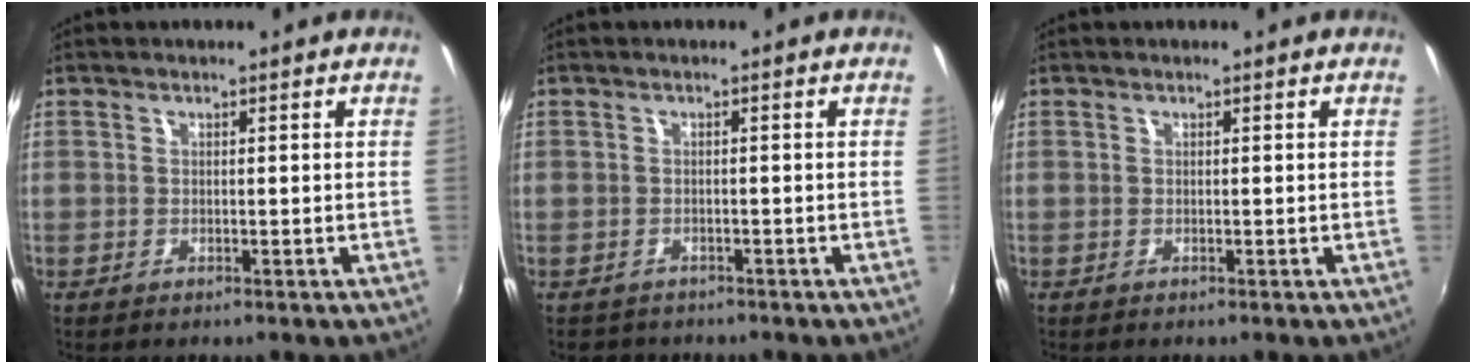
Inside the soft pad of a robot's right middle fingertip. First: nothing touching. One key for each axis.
{"total": 2.0, "fx": -1.6, "fy": 1.1, "fz": 0.0, "tx": -0.008, "ty": -0.004, "tz": -0.025}
{"total": 0.0}